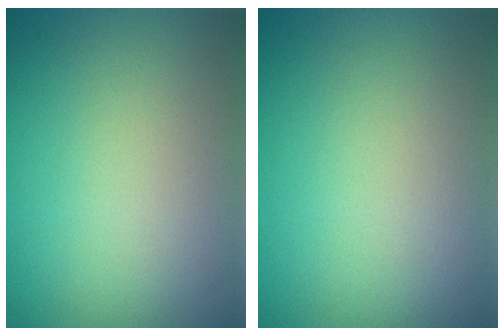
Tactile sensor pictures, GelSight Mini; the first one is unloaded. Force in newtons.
{"total": 0.0}